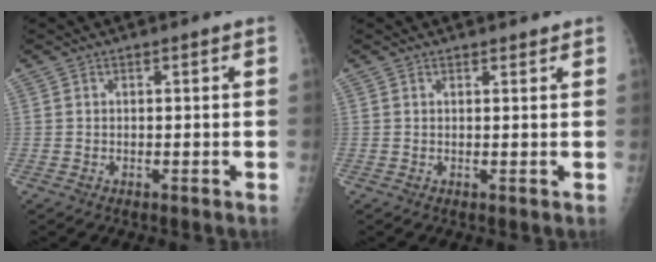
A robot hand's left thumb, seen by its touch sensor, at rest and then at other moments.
{"total": 1.0, "force": [1.0, 0.4, 0.1], "torque": [0.004, -0.004, 0.014]}